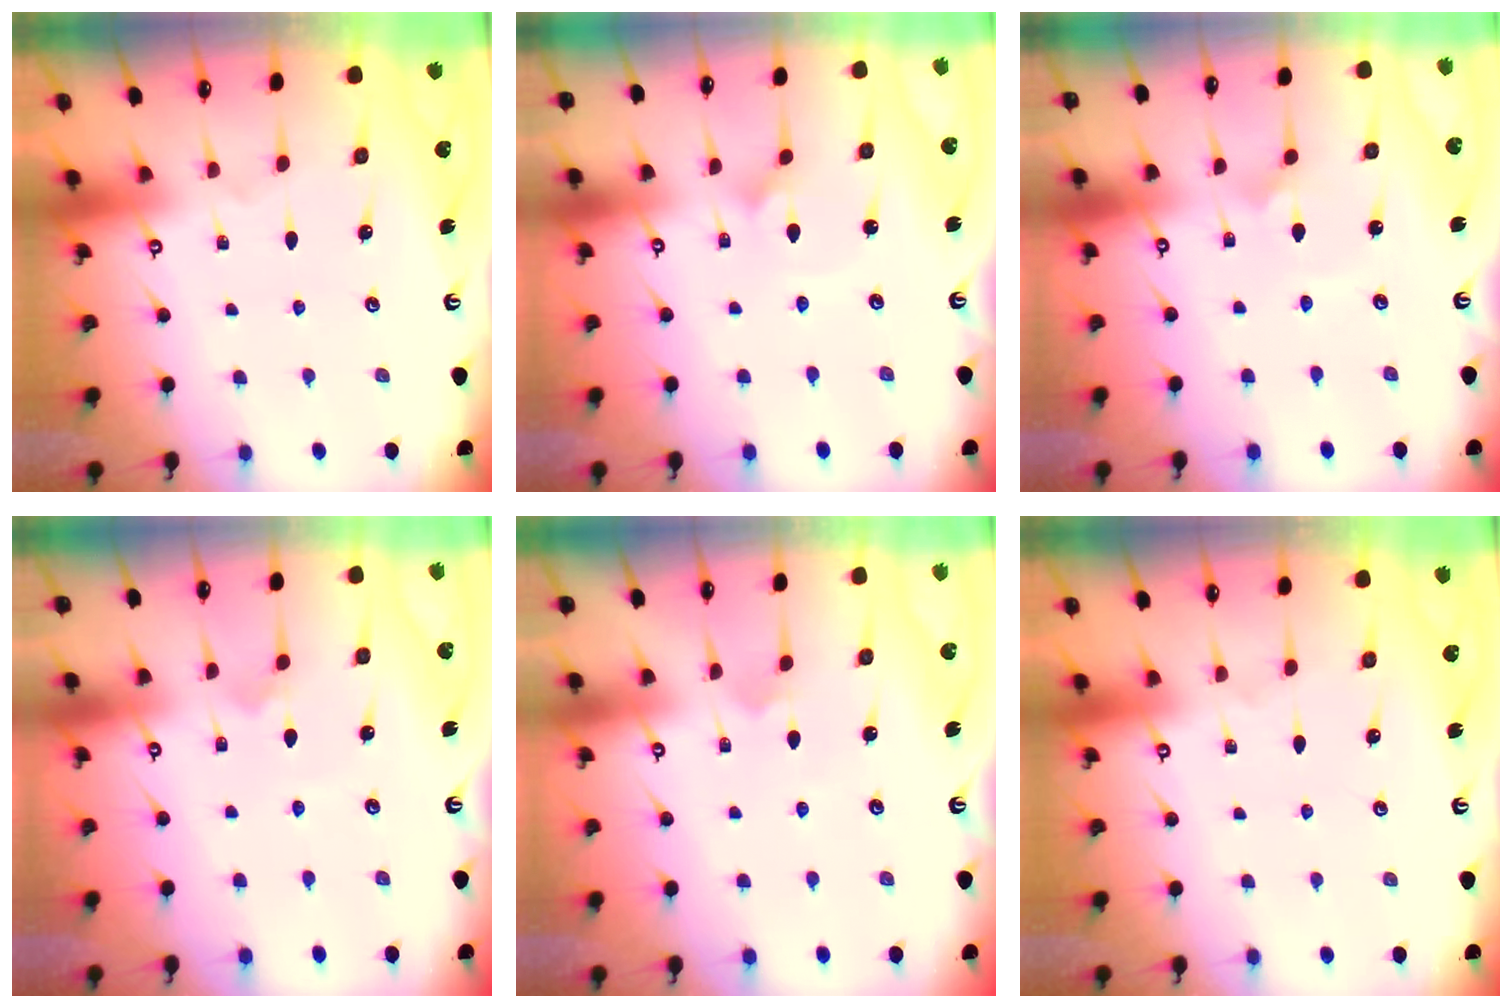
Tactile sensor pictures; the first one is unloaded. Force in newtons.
{"total": 1.4, "press": 1.4, "slide": 0.1}
{"total": 2.2, "press": 2.2, "slide": 0.1}
{"total": 2.5, "press": 2.5, "slide": 0.1}
{"total": 3.0, "press": 3.0, "slide": 0.2}
{"total": 0.0}